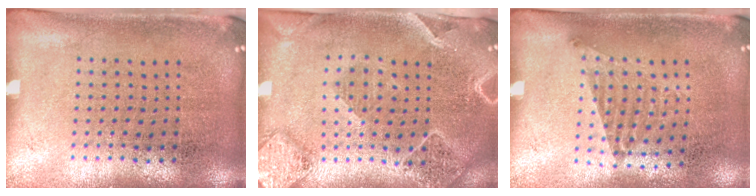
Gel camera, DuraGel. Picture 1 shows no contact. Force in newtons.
{"total": 2.3, "press": 2.1, "slide": 1.0}
{"total": 1.0, "press": 0.8, "slide": 0.7}